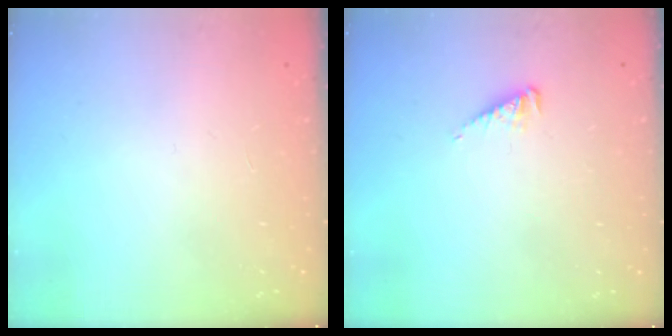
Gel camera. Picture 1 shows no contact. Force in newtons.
{"total": 3.2, "press": 3.1, "slide": 0.3}